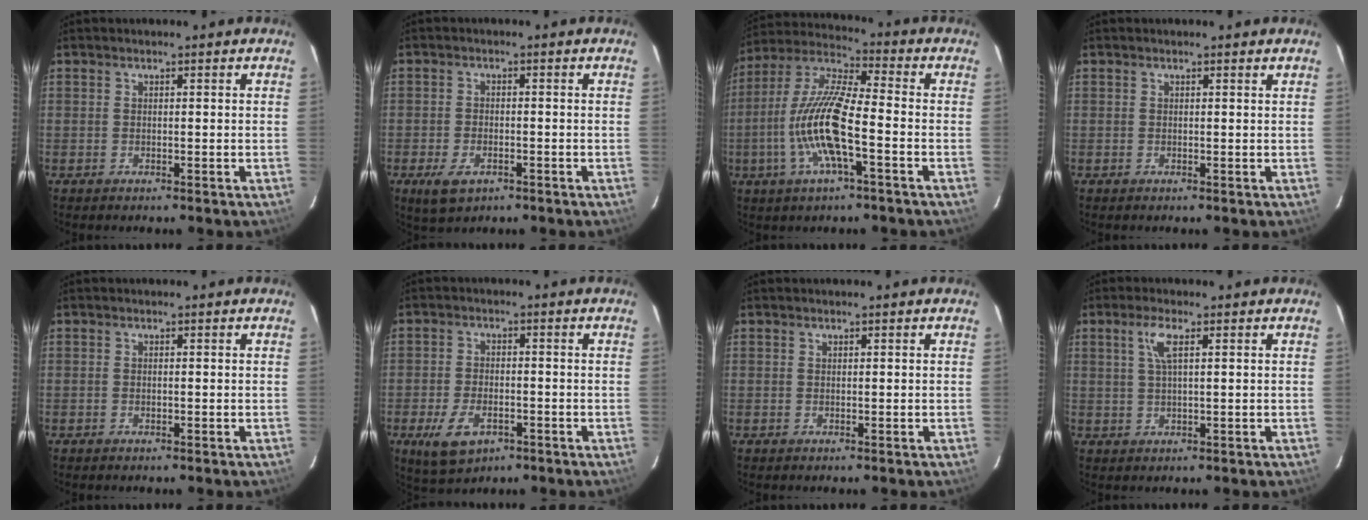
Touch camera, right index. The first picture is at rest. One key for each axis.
{"total": 5.1, "fx": -2.6, "fy": 2.9, "fz": 3.3, "tx": -0.080, "ty": -0.010, "tz": -0.043}
{"total": 14.4, "fx": -4.1, "fy": 2.8, "fz": 13.5, "tx": -0.274, "ty": -0.003, "tz": -0.083}
{"total": 1.1, "fx": 1.0, "fy": 0.0, "fz": 0.4, "tx": -0.014, "ty": 0.000, "tz": 0.008}
{"total": 0.0}
{"total": 7.9, "fx": -3.7, "fy": 4.4, "fz": 5.4, "tx": -0.123, "ty": -0.010, "tz": -0.060}
{"total": 0.0}
{"total": 3.7, "fx": 1.5, "fy": 0.7, "fz": 3.3, "tx": -0.069, "ty": 0.005, "tz": 0.030}